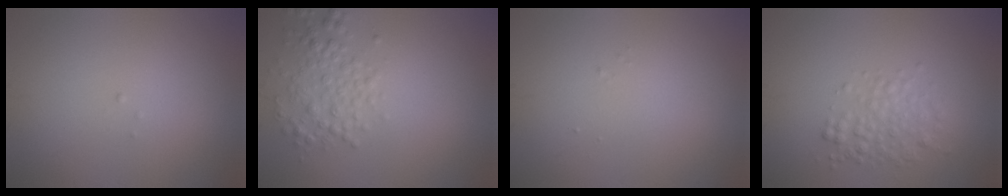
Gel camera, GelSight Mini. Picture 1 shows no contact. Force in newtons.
{"total": 2.8, "press": 2.8, "slide": 0.1}
{"total": 0.0}
{"total": 2.6, "press": 2.6, "slide": 0.0}